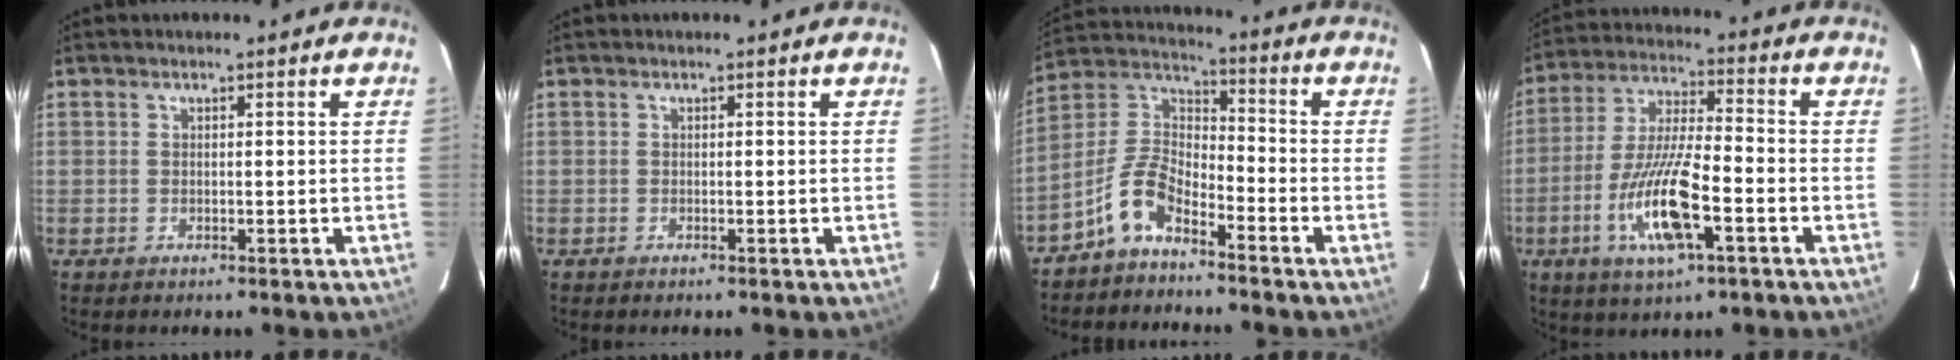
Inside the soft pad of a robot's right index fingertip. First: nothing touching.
{"total": 0.0}
{"total": 7.7, "force": [-5.5, 2.9, 4.6], "torque": [-0.107, 0.026, -0.115]}
{"total": 13.5, "force": [-5.0, 2.4, 12.3], "torque": [-0.248, -0.010, -0.089]}